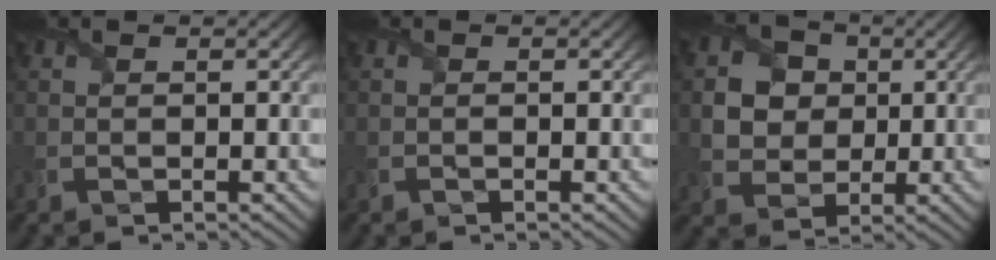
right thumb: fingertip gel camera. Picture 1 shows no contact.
{"total": 0.0}
{"total": 5.8, "force": [1.2, 5.1, 2.4], "torque": [-0.072, 0.003, 0.006]}